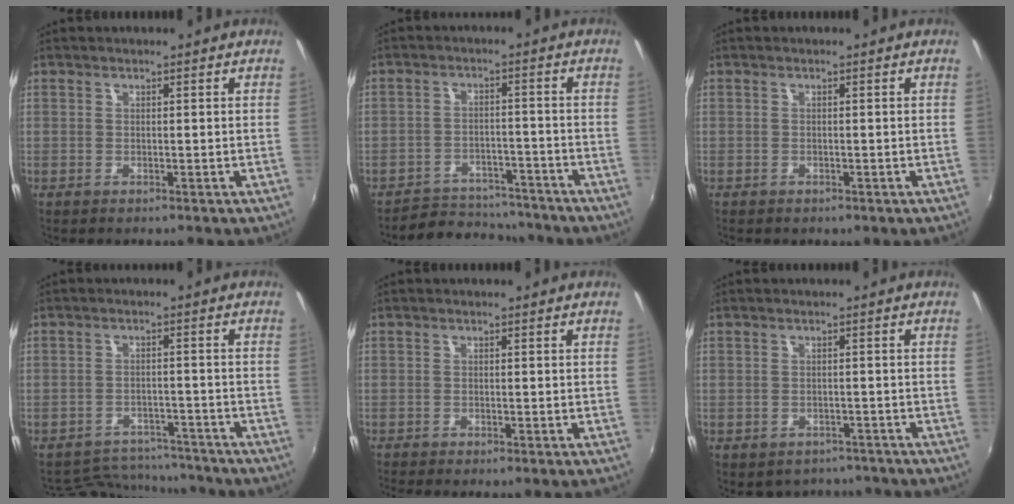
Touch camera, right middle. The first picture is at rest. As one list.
[{"total": 10.1, "force": [-9.2, 3.8, 1.7], "torque": [-0.051, 0.020, -0.126]}, {"total": 1.3, "force": [-0.9, 0.7, 0.6], "torque": [-0.014, -0.003, -0.011]}, {"total": 9.5, "force": [-9.0, 3.0, 1.0], "torque": [-0.034, 0.018, -0.124]}, {"total": 1.5, "force": [-1.2, -0.2, 0.9], "torque": [-0.020, -0.005, -0.018]}, {"total": 5.6, "force": [-4.5, 3.0, 1.5], "torque": [-0.034, -0.012, -0.054]}]